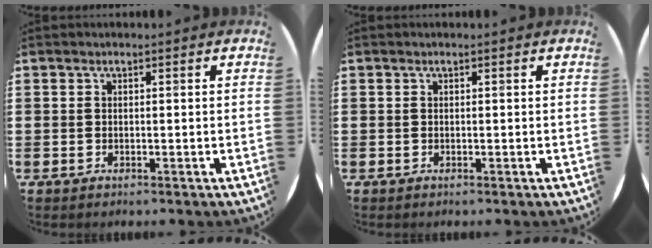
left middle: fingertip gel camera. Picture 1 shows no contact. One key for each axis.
{"total": 0.0}